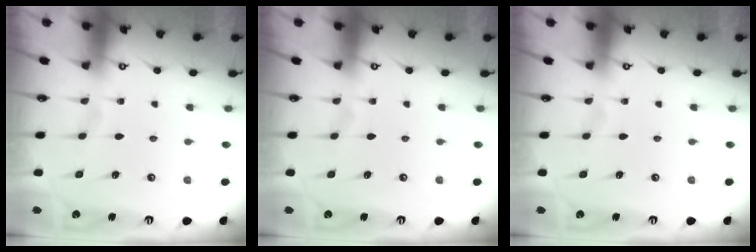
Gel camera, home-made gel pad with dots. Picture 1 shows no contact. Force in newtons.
{"total": 0.0}
{"total": 0.0}